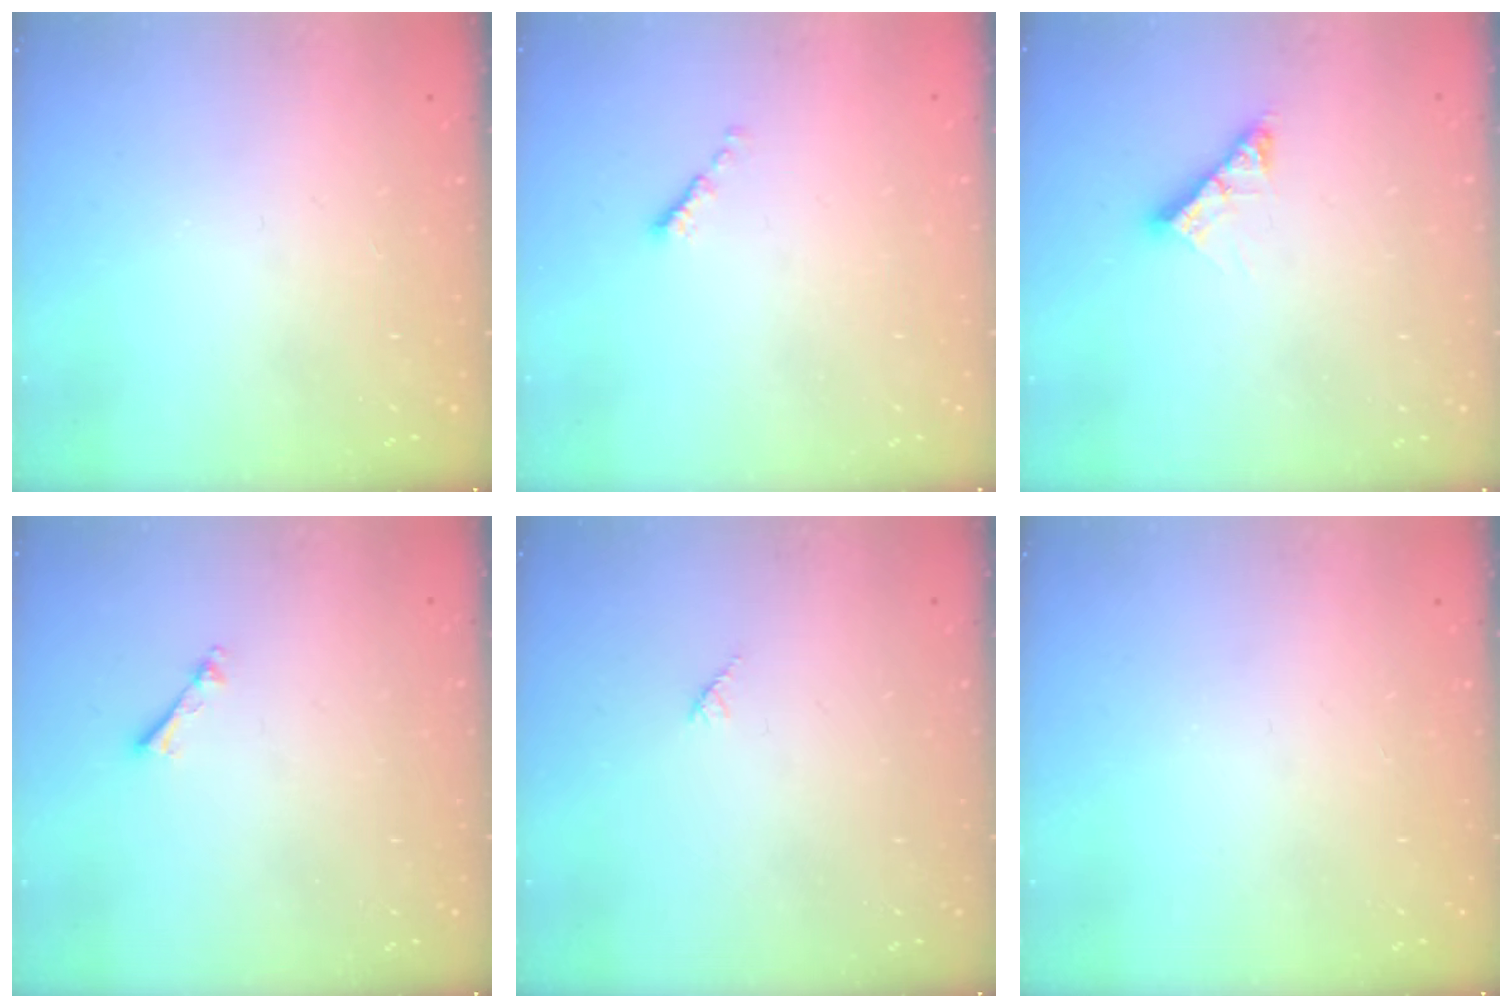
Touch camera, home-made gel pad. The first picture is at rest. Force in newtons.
{"total": 0.0}
{"total": 7.5, "press": 7.4, "slide": 0.7}
{"total": 1.3, "press": 1.3, "slide": 0.3}
{"total": 3.1, "press": 3.0, "slide": 0.4}
{"total": 0.0}